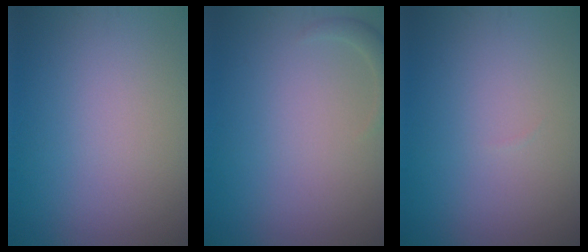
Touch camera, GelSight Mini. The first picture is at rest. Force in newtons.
{"total": 1.2, "press": 1.2, "slide": 0.2}
{"total": 0.0}